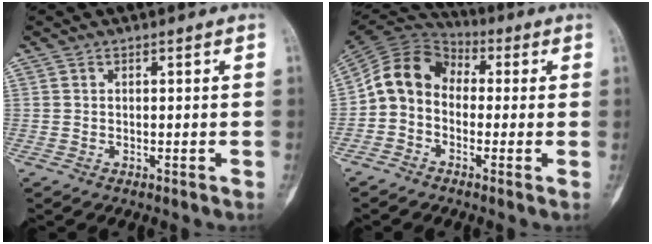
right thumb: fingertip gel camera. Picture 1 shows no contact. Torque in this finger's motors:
{"motor_torque": [1.11, 1.11, 0.07, -0.03, 0.06]}